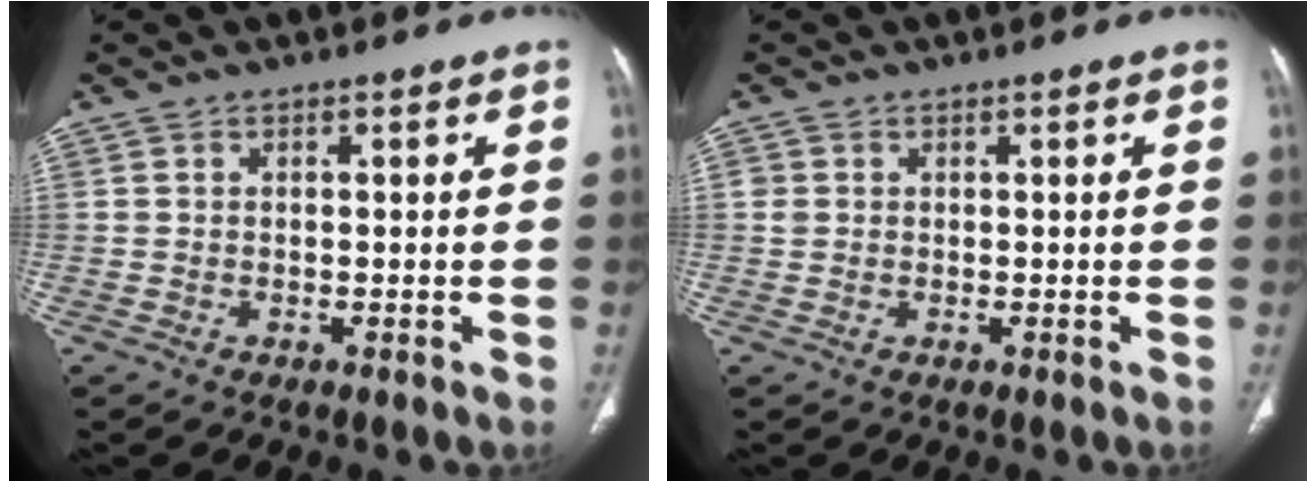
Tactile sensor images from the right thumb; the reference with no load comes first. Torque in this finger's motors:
{"motor_torque": [-0.21, 0.05, 0.05, 0.37, -0.01]}